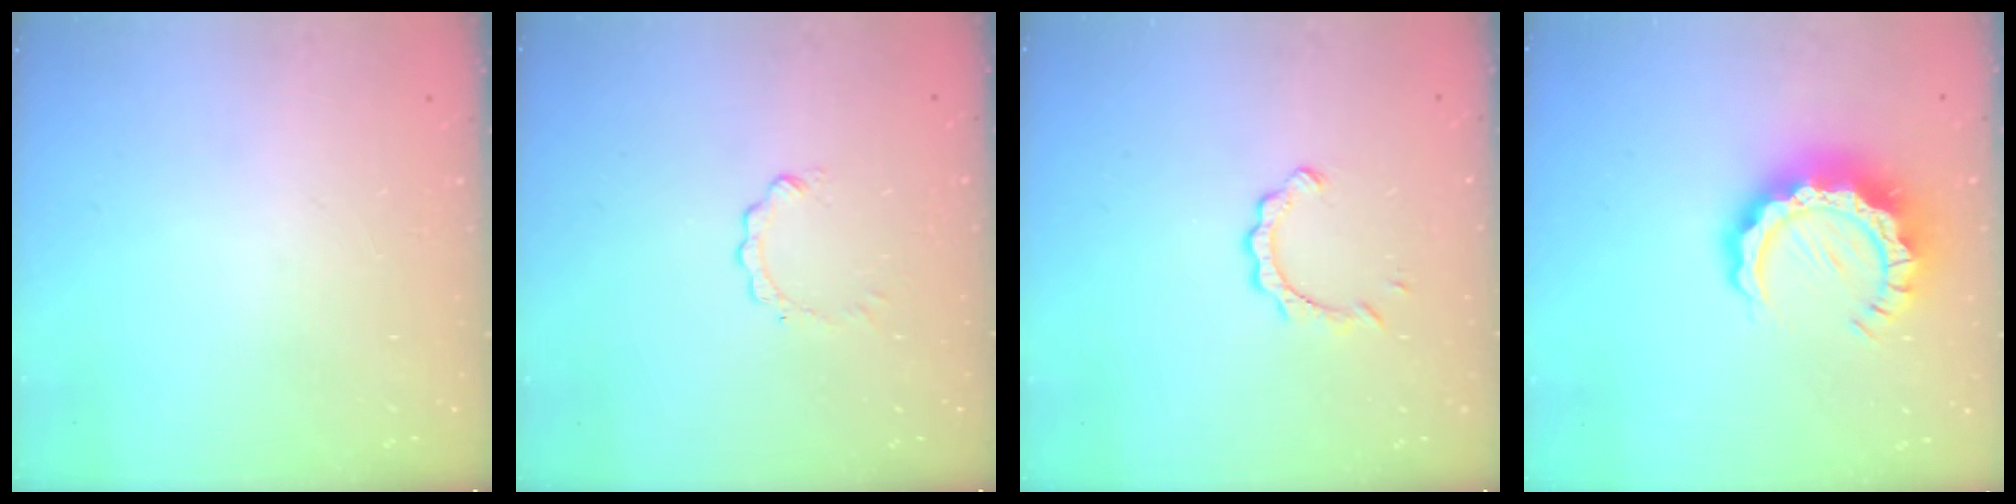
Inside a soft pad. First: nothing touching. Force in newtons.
{"total": 0.0}
{"total": 4.6, "press": 4.6, "slide": 0.4}
{"total": 12.1, "press": 12.1, "slide": 1.1}